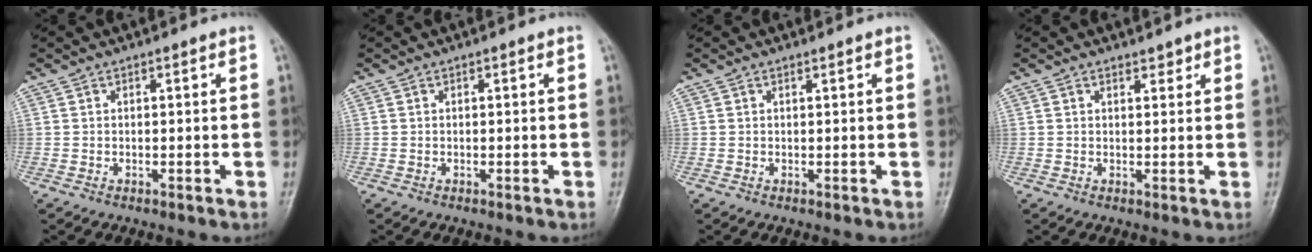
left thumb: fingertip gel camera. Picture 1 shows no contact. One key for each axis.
{"total": 0.0}
{"total": 0.0}
{"total": 1.5, "fx": 1.2, "fy": 0.8, "fz": 0.4, "tx": 0.005, "ty": -0.008, "tz": 0.015}